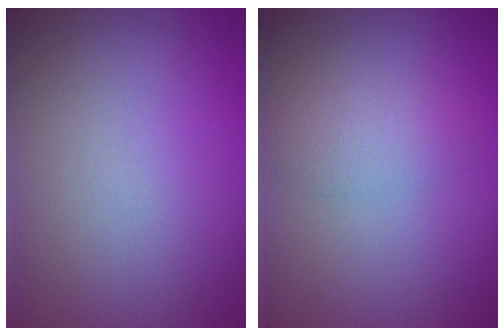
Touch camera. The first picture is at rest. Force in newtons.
{"total": 2.7, "press": 2.7, "slide": 0.1}